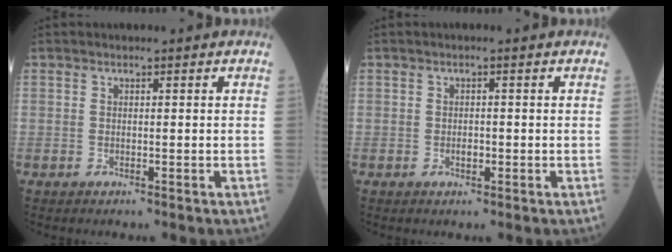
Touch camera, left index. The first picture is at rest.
{"total": 1.3, "force": [-0.9, 0.6, 0.8], "torque": [-0.015, -0.004, -0.013]}